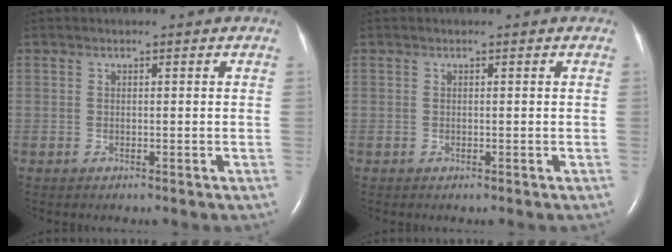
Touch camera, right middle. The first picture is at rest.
{"total": 0.0}